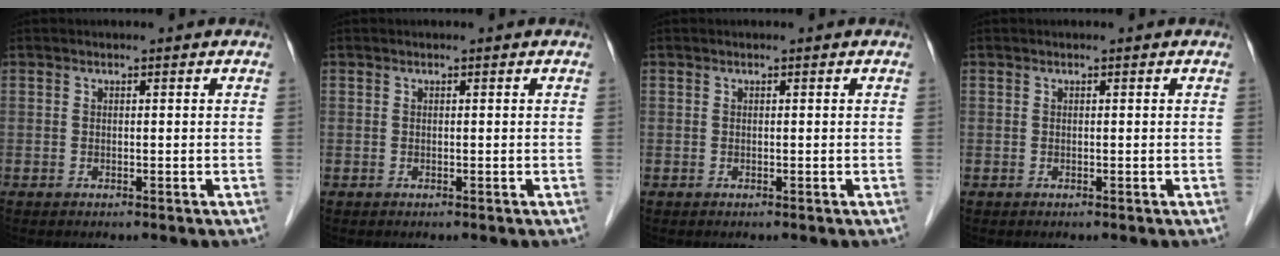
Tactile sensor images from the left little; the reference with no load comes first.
{"total": 0.0}
{"total": 0.0}
{"total": 0.0}